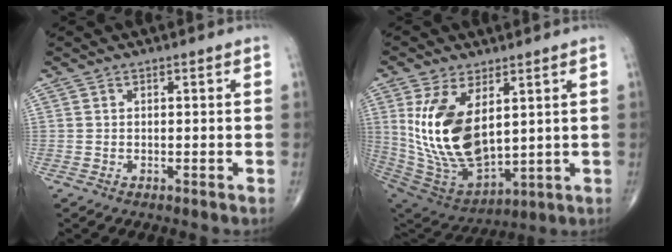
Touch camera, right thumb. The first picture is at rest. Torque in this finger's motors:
{"motor_torque": [-0.94, 2.01, 1.67, 1.09, 0.45]}